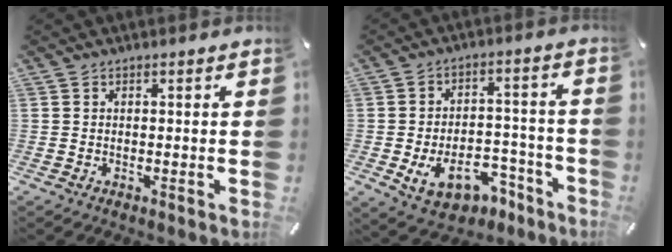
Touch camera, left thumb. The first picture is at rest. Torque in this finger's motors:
{"motor_torque": [-0.51, 1.79, 0.39, 0.34, 0.07]}